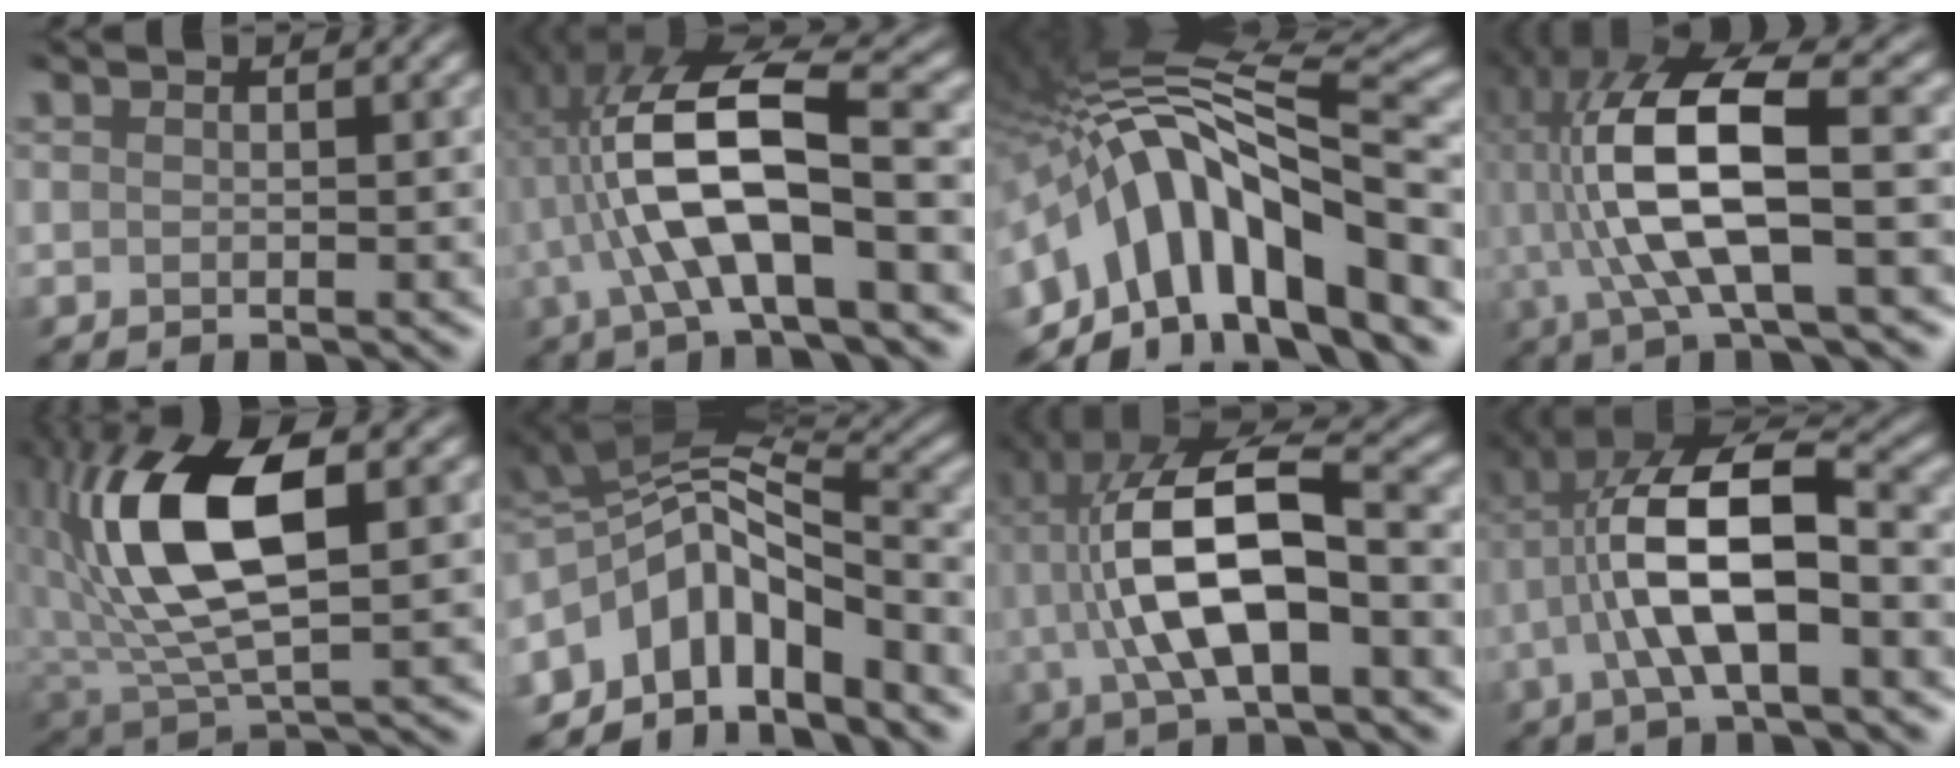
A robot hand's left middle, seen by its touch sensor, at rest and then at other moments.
{"total": 8.8, "force": [-0.6, 2.3, 8.5], "torque": [-0.162, 0.023, -0.009]}
{"total": 13.4, "force": [-4.0, 4.9, 11.8], "torque": [-0.185, 0.028, -0.061]}
{"total": 10.6, "force": [0.4, 2.7, 10.3], "torque": [-0.210, 0.018, 0.009]}
{"total": 10.6, "force": [2.7, 4.5, 9.2], "torque": [-0.196, 0.016, 0.051]}
{"total": 8.9, "force": [-3.4, 4.3, 7.1], "torque": [-0.120, 0.022, -0.064]}
{"total": 9.9, "force": [-0.6, 3.4, 9.3], "torque": [-0.178, 0.026, -0.011]}
{"total": 9.3, "force": [-0.9, 3.5, 8.6], "torque": [-0.172, 0.021, -0.015]}